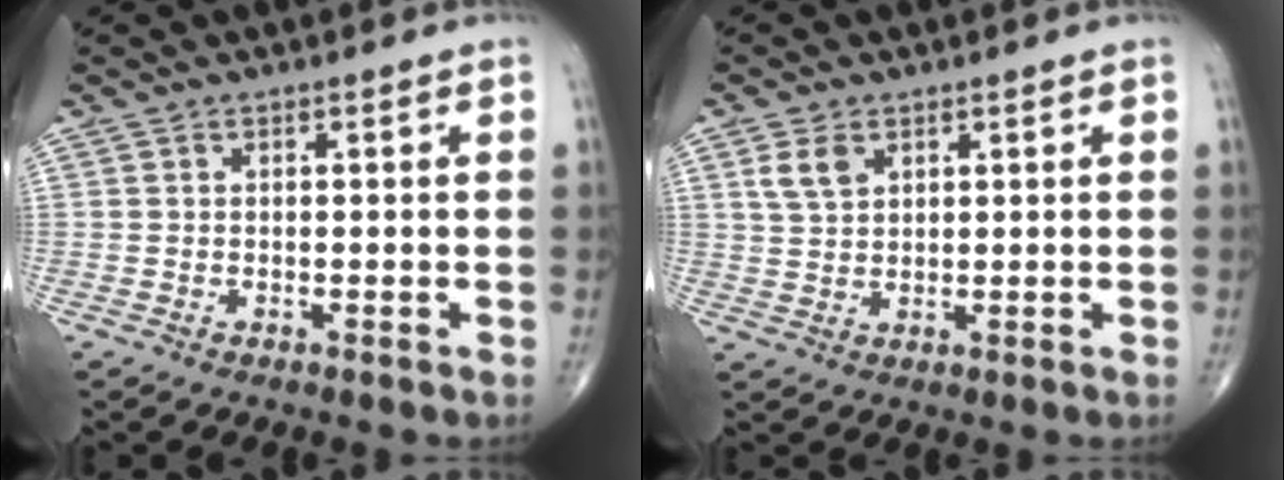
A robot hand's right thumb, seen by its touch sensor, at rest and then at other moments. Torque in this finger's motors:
{"motor_torque": [-0.47, 0.51, 0.21, 0.06, 0.02]}